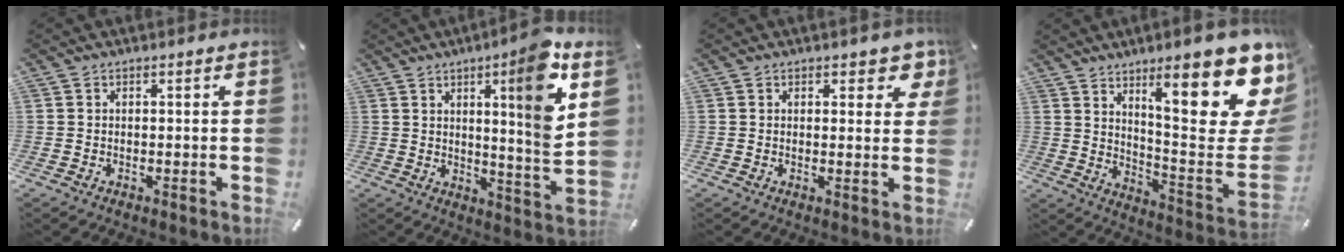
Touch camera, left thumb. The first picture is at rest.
{"total": 14.4, "force": [6.5, 0.8, 12.9], "torque": [-0.187, -0.044, 0.089]}
{"total": 4.2, "force": [2.6, 2.4, 2.2], "torque": [-0.010, -0.010, 0.040]}
{"total": 24.8, "force": [14.3, 7.3, 18.9], "torque": [-0.247, -0.110, 0.231]}